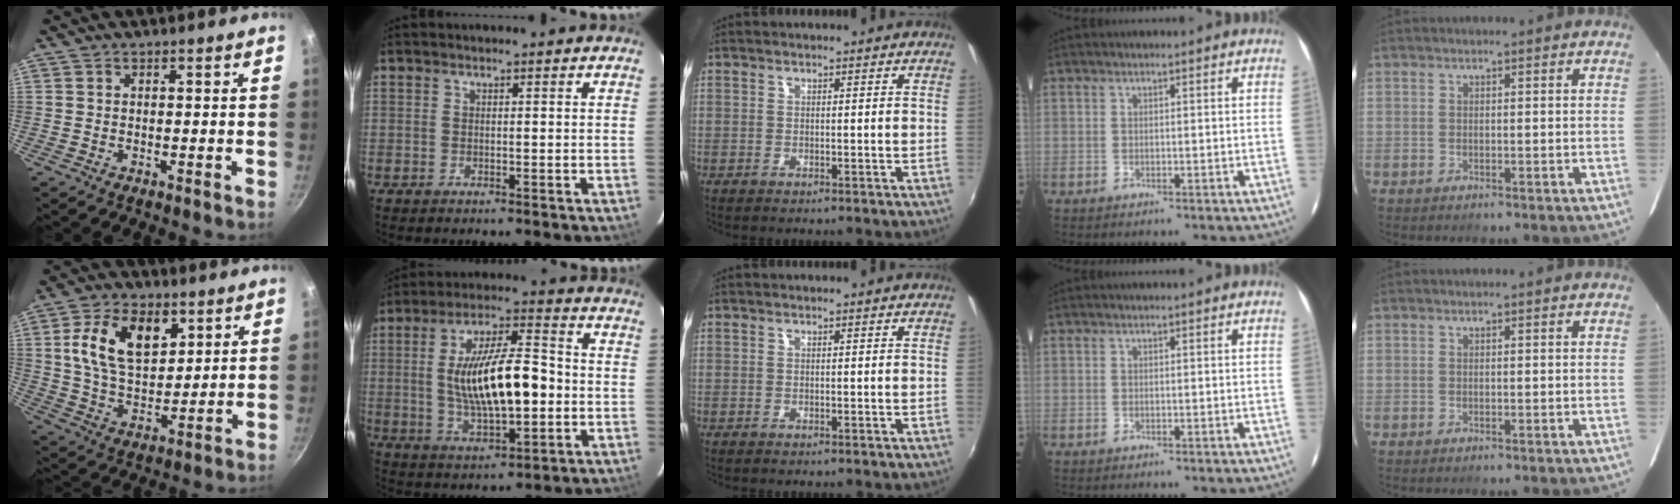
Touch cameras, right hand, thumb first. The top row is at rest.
{"thumb": {"total": 14.6, "force": [5.1, 8.9, 10.4], "torque": [-0.159, -0.018, 0.090]}, "index": {"total": 16.6, "force": [-0.9, 5.6, 15.6], "torque": [-0.281, 0.006, -0.006]}}